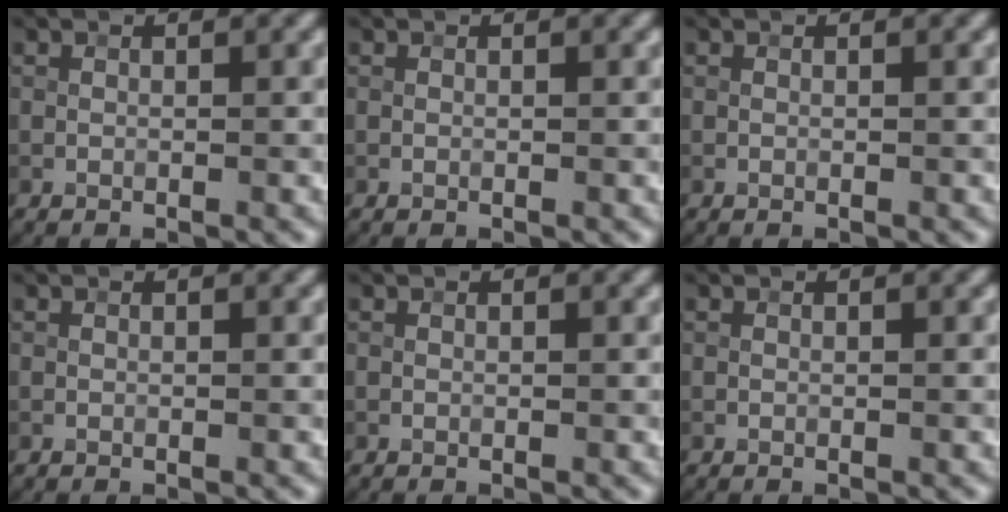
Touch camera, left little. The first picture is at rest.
{"total": 0.0}
{"total": 0.0}
{"total": 0.0}
{"total": 0.0}
{"total": 0.0}